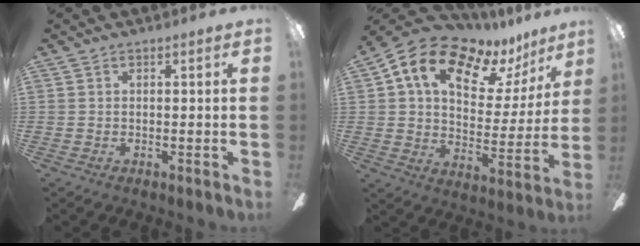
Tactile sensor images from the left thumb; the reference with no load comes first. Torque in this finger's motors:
{"motor_torque": [0.90, 1.13, 1.39, -1.38, 0.19]}